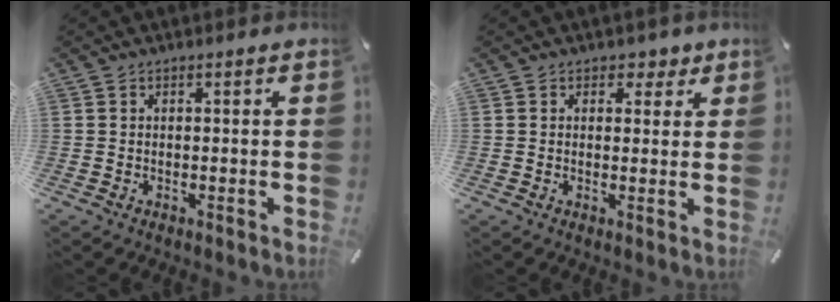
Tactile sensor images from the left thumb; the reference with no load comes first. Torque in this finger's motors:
{"motor_torque": [-0.04, -0.10, 0.08, 0.12, 0.03]}